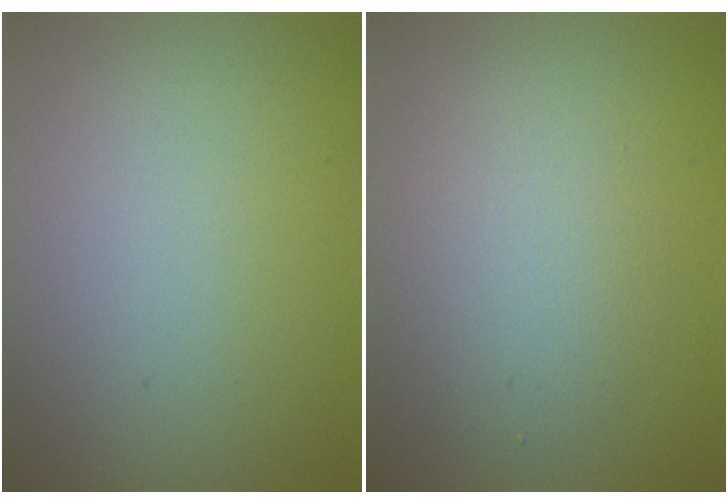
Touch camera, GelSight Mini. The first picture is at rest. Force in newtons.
{"total": 2.9, "press": 2.9, "slide": 0.2}